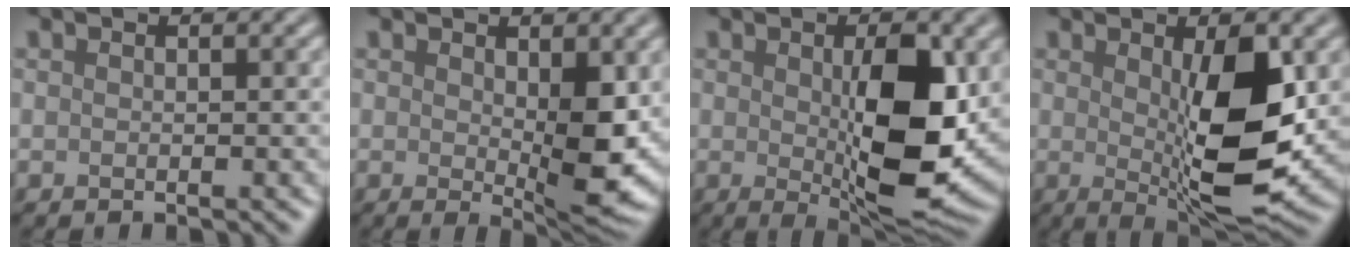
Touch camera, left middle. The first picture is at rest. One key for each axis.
{"total": 5.1, "fx": 0.4, "fy": 1.3, "fz": 4.9, "tx": -0.080, "ty": -0.016, "tz": 0.016}
{"total": 8.9, "fx": 0.1, "fy": 2.9, "fz": 8.4, "tx": -0.132, "ty": -0.012, "tz": 0.012}
{"total": 8.3, "fx": 0.2, "fy": 2.2, "fz": 8.0, "tx": -0.125, "ty": -0.020, "tz": 0.014}